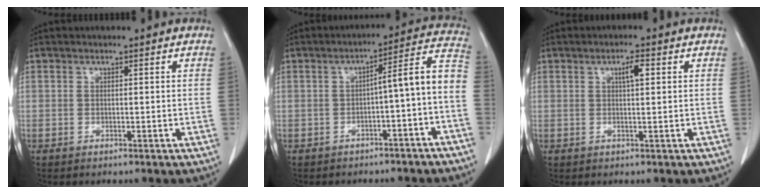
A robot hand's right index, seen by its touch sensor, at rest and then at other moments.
{"total": 8.7, "force": [-3.3, 0.5, 8.0], "torque": [-0.092, 0.040, -0.049]}
{"total": 2.6, "force": [0.9, 0.2, 2.5], "torque": [-0.040, 0.002, 0.012]}